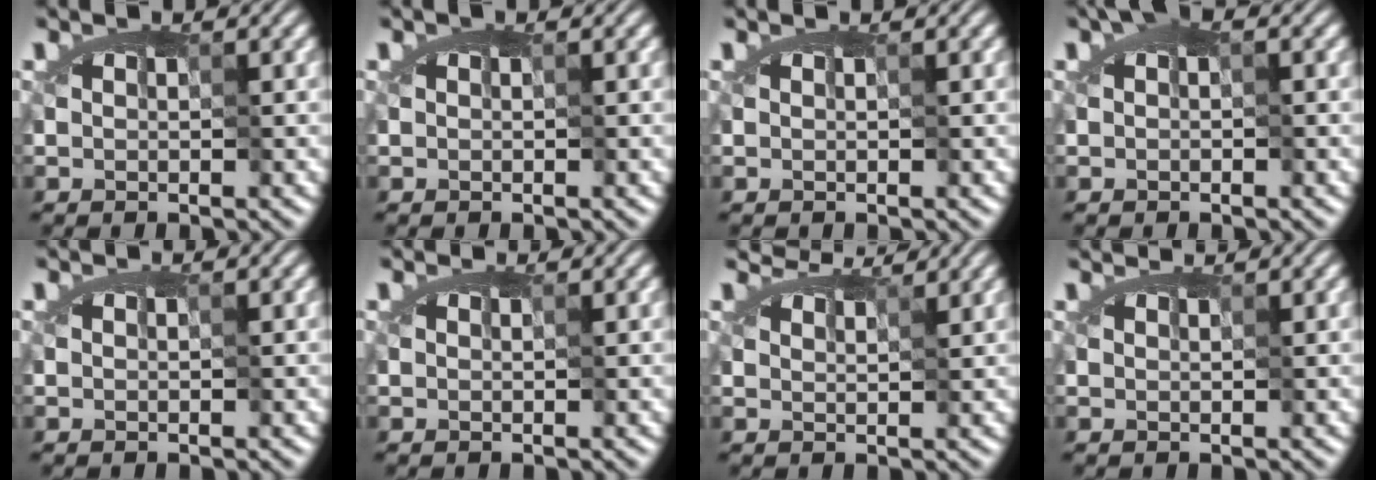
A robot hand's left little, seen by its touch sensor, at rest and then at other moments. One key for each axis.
{"total": 0.0}
{"total": 0.0}
{"total": 1.6, "fx": 0.3, "fy": 0.6, "fz": 1.5, "tx": -0.037, "ty": 0.008, "tz": 0.005}
{"total": 0.0}
{"total": 0.5, "fx": 0.5, "fy": 0.1, "fz": -0.2, "tx": -0.002, "ty": -0.007, "tz": 0.017}
{"total": 3.0, "fx": 2.9, "fy": 0.4, "fz": 0.6, "tx": -0.031, "ty": 0.000, "tz": 0.050}
{"total": 1.3, "fx": 1.2, "fy": 0.2, "fz": 0.2, "tx": -0.015, "ty": 0.000, "tz": 0.027}